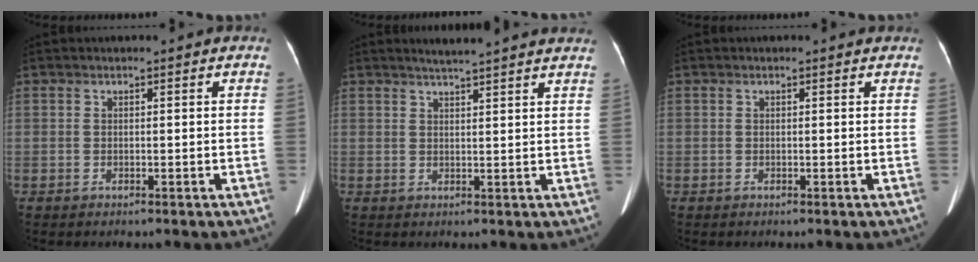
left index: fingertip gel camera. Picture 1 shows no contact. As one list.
[{"total": 9.0, "force": [8.1, -0.1, 4.0], "torque": [-0.057, 0.021, 0.092]}, {"total": 0.0}]